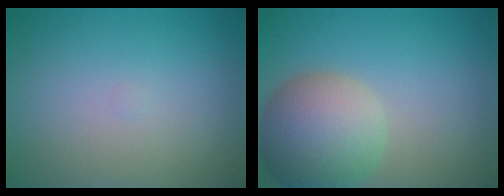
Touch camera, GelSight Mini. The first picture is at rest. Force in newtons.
{"total": 7.6, "press": 7.5, "slide": 0.5}